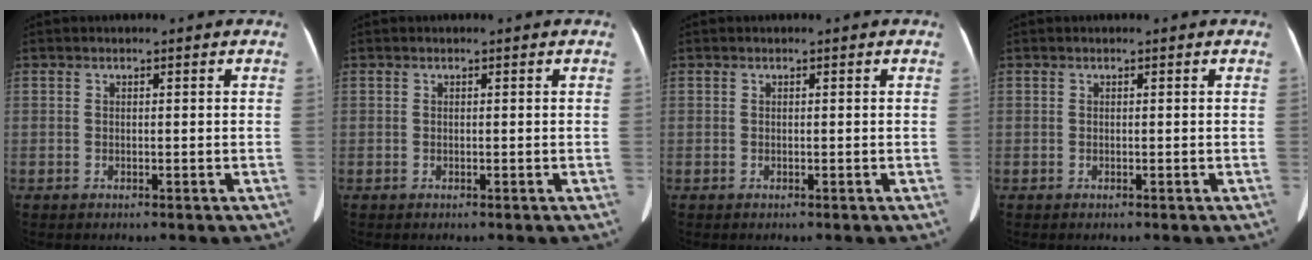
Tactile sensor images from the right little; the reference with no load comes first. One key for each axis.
{"total": 0.0}
{"total": 0.0}
{"total": 0.0}